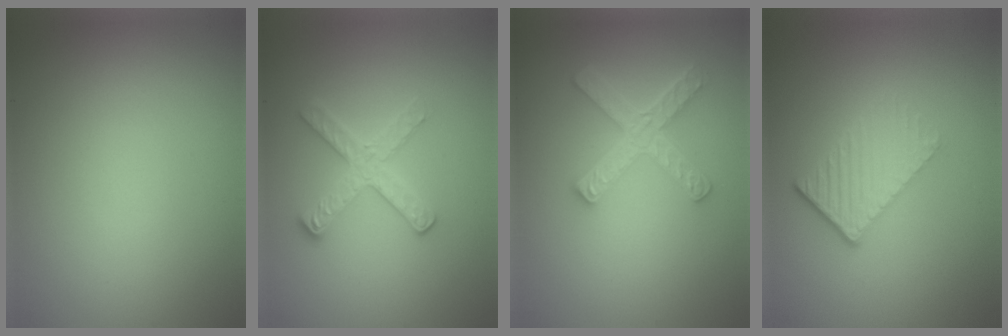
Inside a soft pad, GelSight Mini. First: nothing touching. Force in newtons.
{"total": 2.7, "press": 2.6, "slide": 0.9}
{"total": 4.5, "press": 3.3, "slide": 3.0}
{"total": 3.3, "press": 2.7, "slide": 1.9}